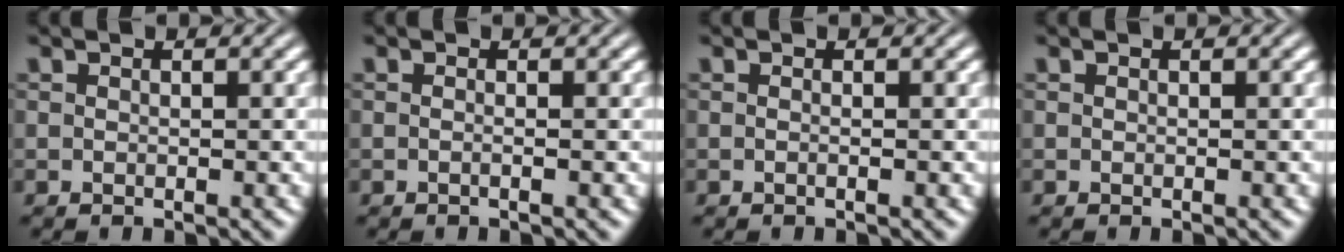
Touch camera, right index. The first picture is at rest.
{"total": 0.8, "force": [-0.6, -0.4, 0.4], "torque": [-0.009, -0.002, -0.009]}
{"total": 0.5, "force": [-0.4, -0.2, 0.2], "torque": [-0.005, -0.002, -0.007]}
{"total": 0.0}